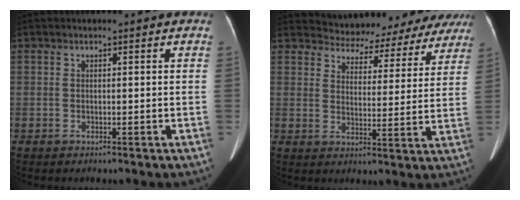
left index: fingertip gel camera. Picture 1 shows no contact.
{"total": 18.7, "force": [17.6, 5.5, 2.7], "torque": [-0.017, -0.037, 0.196]}